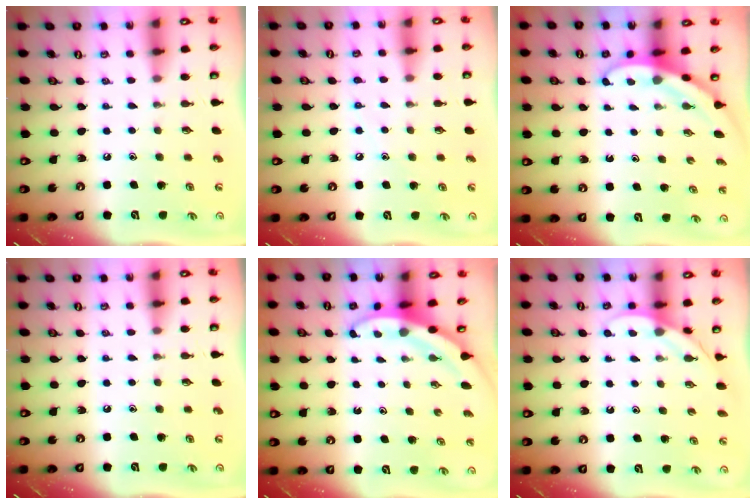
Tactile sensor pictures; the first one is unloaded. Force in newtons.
{"total": 5.8, "press": 5.8, "slide": 0.8}
{"total": 3.4, "press": 3.4, "slide": 0.1}
{"total": 0.0}
{"total": 3.2, "press": 3.2, "slide": 0.1}
{"total": 3.5, "press": 3.5, "slide": 0.4}